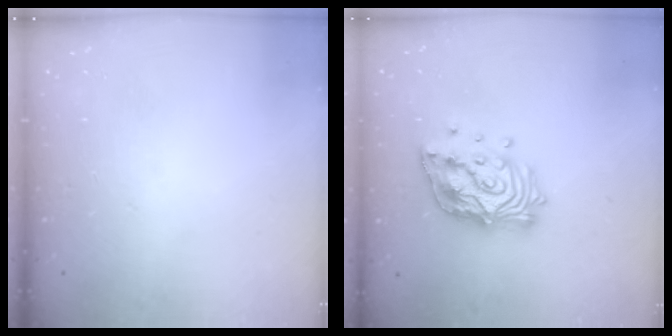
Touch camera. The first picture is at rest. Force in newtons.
{"total": 15.1, "press": 15.1, "slide": 1.2}